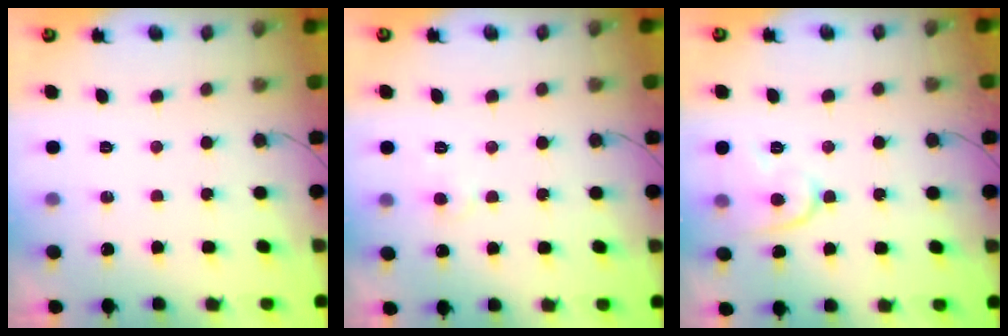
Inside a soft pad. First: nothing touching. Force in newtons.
{"total": 3.8, "press": 3.7, "slide": 0.5}
{"total": 8.4, "press": 8.3, "slide": 1.0}